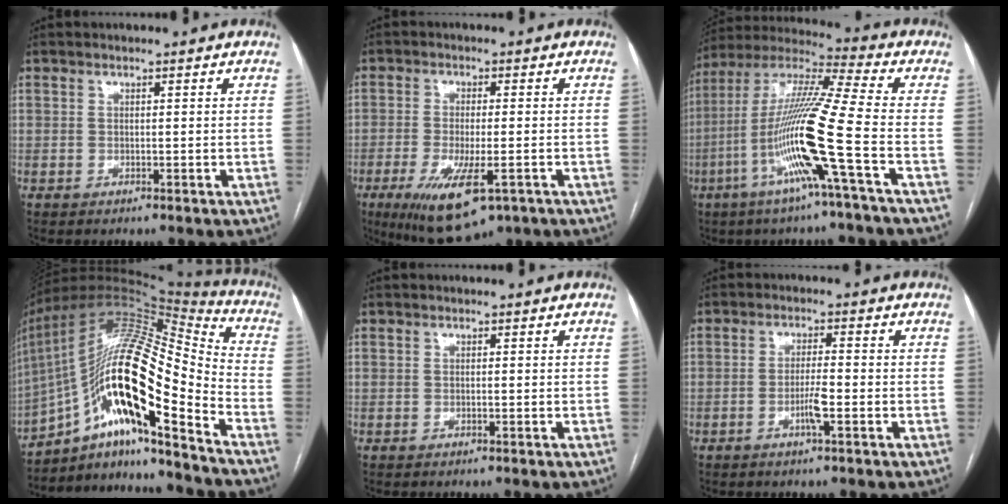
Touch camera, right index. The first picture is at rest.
{"total": 11.3, "force": [-5.5, 3.4, 9.2], "torque": [-0.164, -0.026, -0.084]}
{"total": 16.9, "force": [-5.6, -1.7, 15.8], "torque": [-0.314, -0.009, -0.117]}
{"total": 24.3, "force": [-10.8, 4.5, 21.2], "torque": [-0.383, 0.012, -0.185]}
{"total": 0.0}
{"total": 3.6, "force": [-1.4, 0.1, 3.3], "torque": [-0.063, -0.003, -0.027]}